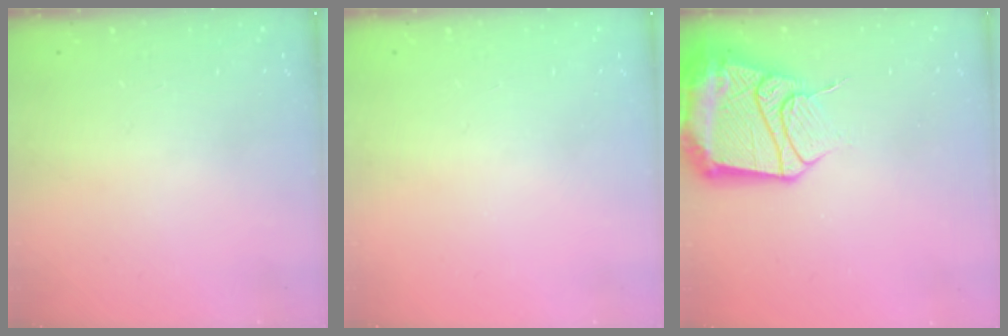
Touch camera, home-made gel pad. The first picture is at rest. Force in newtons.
{"total": 0.0}
{"total": 20.6, "press": 20.5, "slide": 2.3}